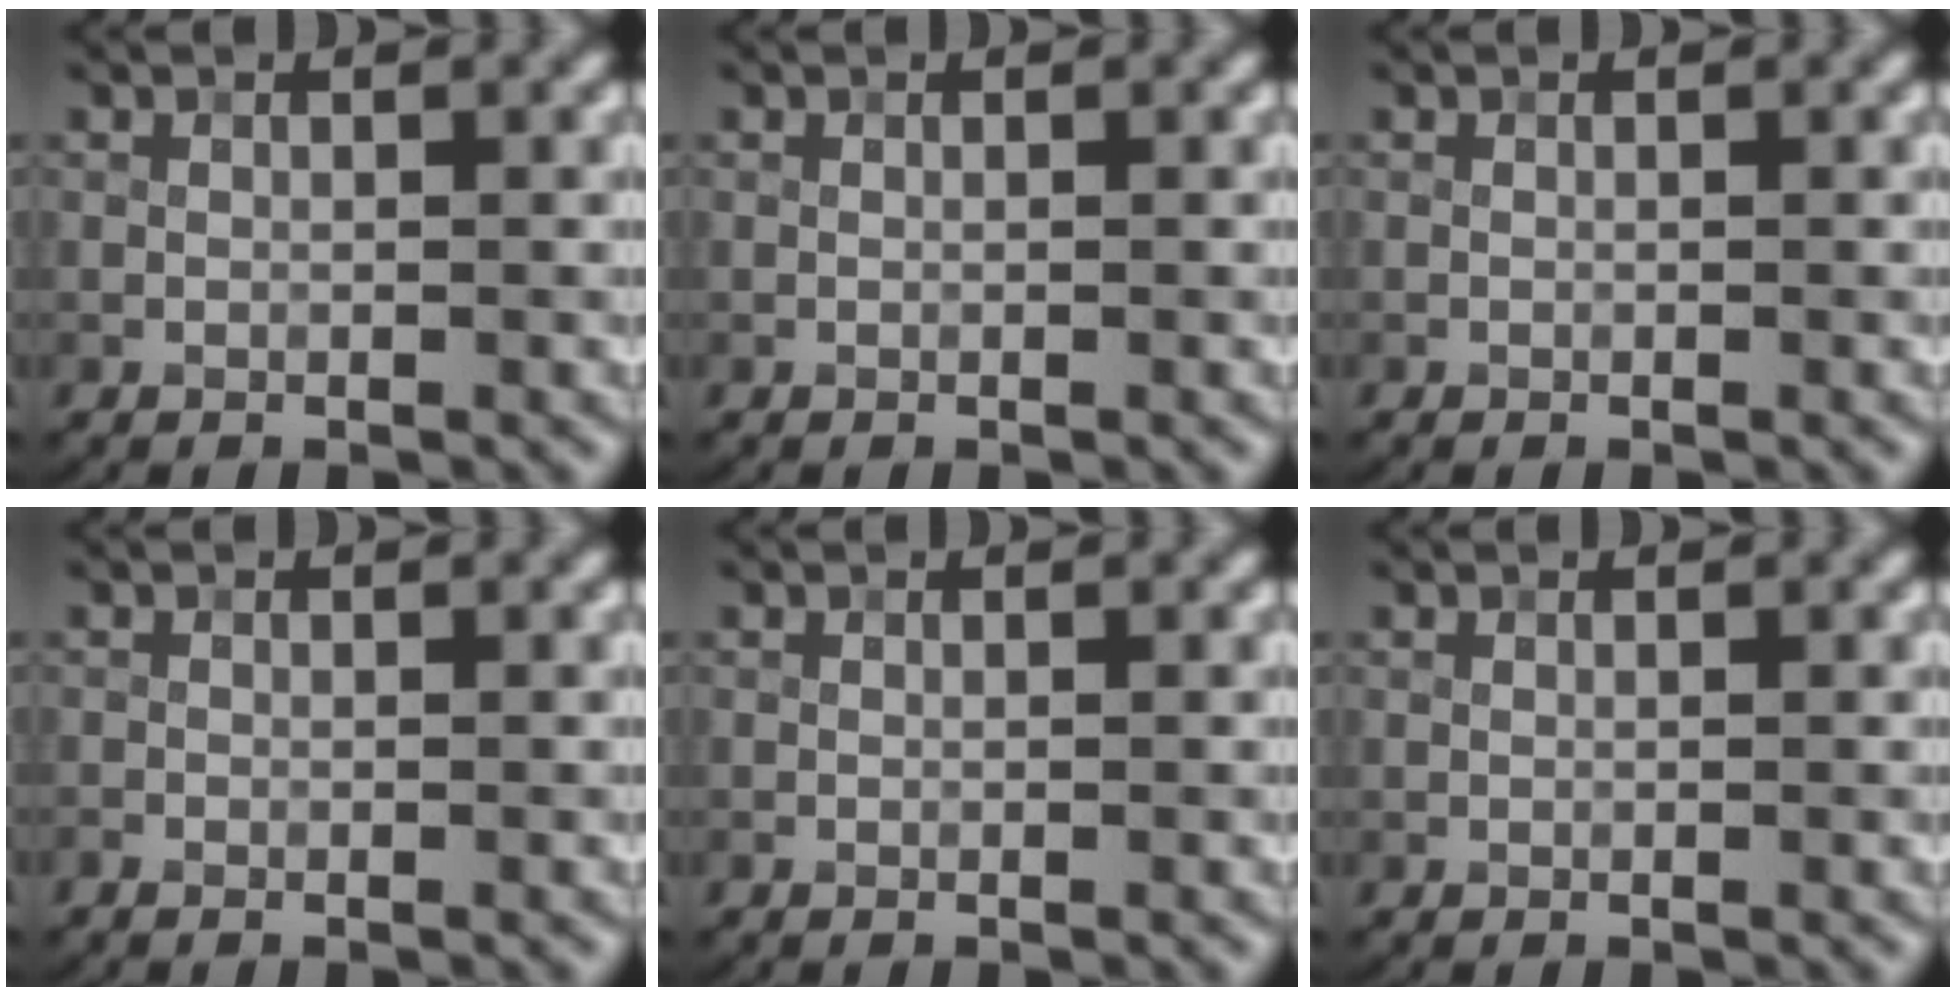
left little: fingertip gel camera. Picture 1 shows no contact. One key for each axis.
{"total": 0.0}
{"total": 0.0}
{"total": 0.5, "fx": -0.5, "fy": 0.1, "fz": 0.2, "tx": -0.001, "ty": -0.002, "tz": -0.009}
{"total": 0.0}
{"total": 0.0}